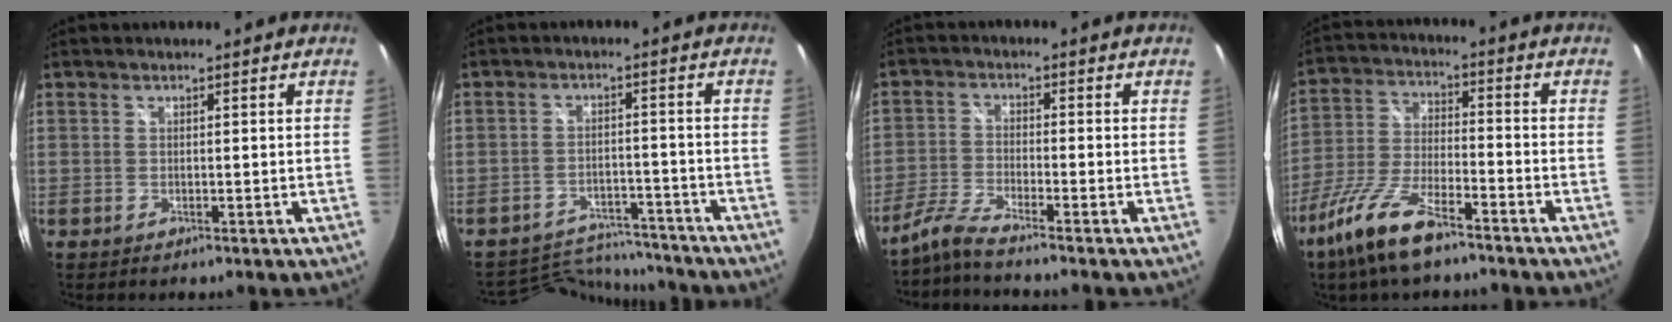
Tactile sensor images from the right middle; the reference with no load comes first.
{"total": 11.9, "force": [-11.3, 3.0, 2.2], "torque": [-0.058, 0.021, -0.157]}
{"total": 3.9, "force": [-3.4, -0.8, 1.8], "torque": [-0.050, -0.004, -0.080]}
{"total": 11.9, "force": [-8.1, 2.9, 8.1], "torque": [-0.178, -0.017, -0.160]}